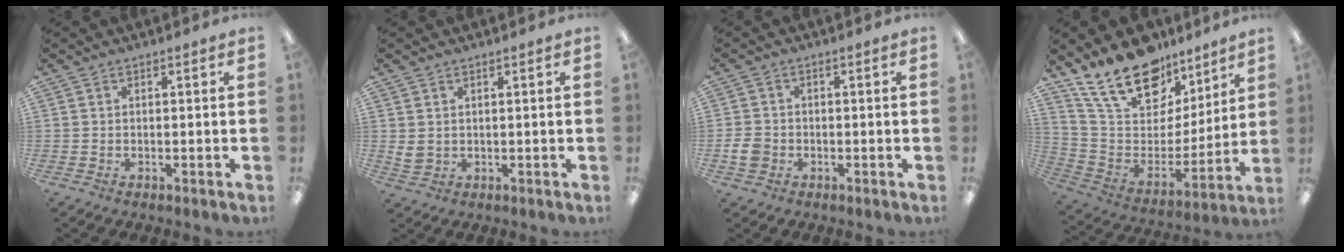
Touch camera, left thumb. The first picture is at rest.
{"total": 2.6, "force": [1.5, 1.8, 1.2], "torque": [-0.017, -0.004, 0.028]}
{"total": 3.7, "force": [-0.9, 3.1, 1.7], "torque": [-0.033, 0.006, -0.017]}
{"total": 20.8, "force": [15.4, 10.7, 8.9], "torque": [-0.168, -0.100, 0.281]}